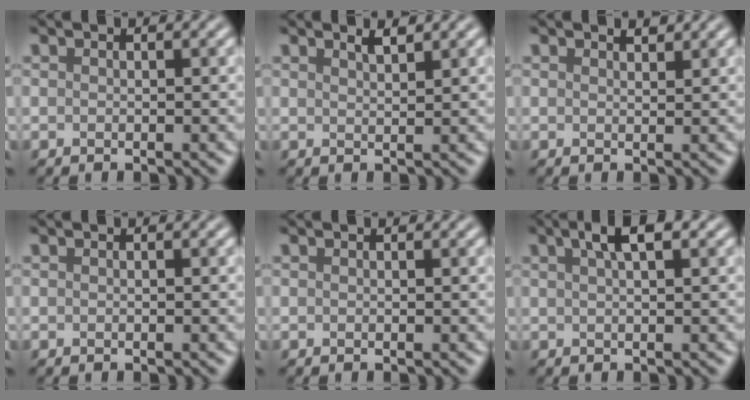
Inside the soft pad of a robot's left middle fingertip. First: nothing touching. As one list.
[{"total": 1.2, "force": [1.1, 0.1, 0.6], "torque": [-0.014, 0.000, 0.018]}, {"total": 1.0, "force": [1.0, 0.2, 0.3], "torque": [-0.010, -0.001, 0.017]}, {"total": 0.0}, {"total": 0.0}, {"total": 2.7, "force": [1.5, 0.6, 2.2], "torque": [-0.032, 0.006, 0.024]}]